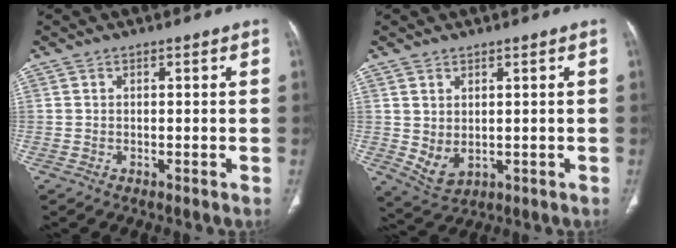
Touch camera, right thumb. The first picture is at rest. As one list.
[{"total": 4.6, "force": [0.4, 3.1, 3.4], "torque": [-0.062, -0.009, 0.028]}]